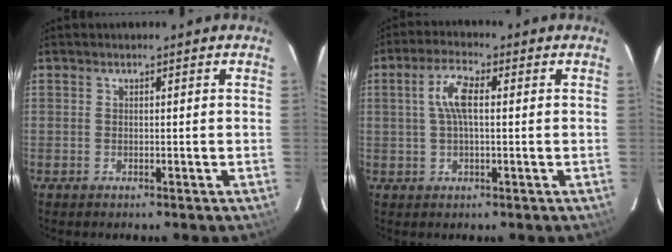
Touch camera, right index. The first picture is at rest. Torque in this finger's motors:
{"motor_torque": [0.68, -0.04, 0.42, 0.13]}